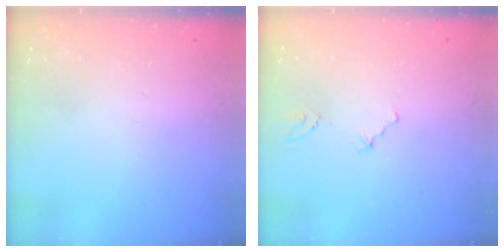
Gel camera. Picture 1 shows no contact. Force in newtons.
{"total": 1.6, "press": 1.2, "slide": 1.0}